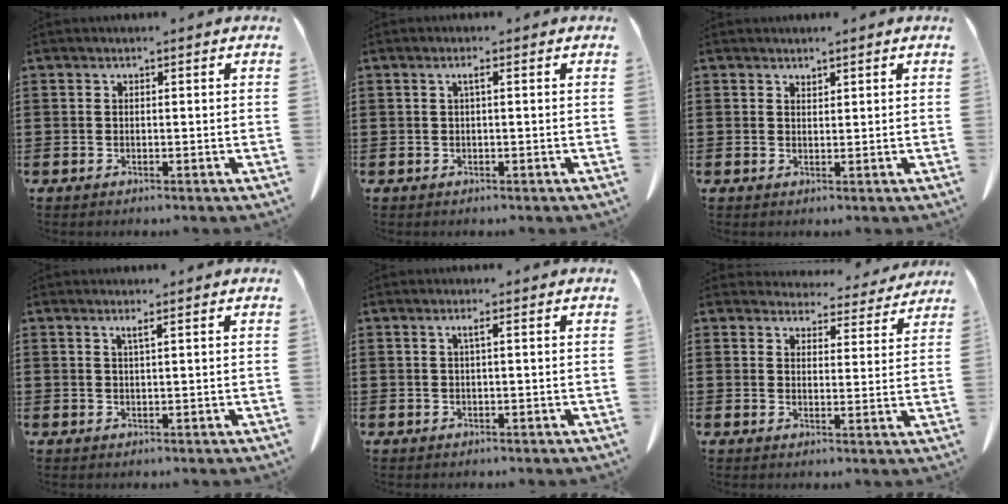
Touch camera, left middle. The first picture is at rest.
{"total": 1.3, "force": [0.1, 0.2, 1.3], "torque": [-0.023, 0.002, 0.000]}
{"total": 1.1, "force": [1.1, 0.2, 0.0], "torque": [-0.002, -0.001, 0.021]}
{"total": 1.1, "force": [0.5, -0.1, 1.0], "torque": [-0.020, -0.002, 0.009]}
{"total": 1.2, "force": [0.3, 0.0, 1.2], "torque": [-0.023, 0.002, 0.003]}
{"total": 4.6, "force": [4.5, 0.6, 0.6], "torque": [-0.021, -0.022, 0.080]}